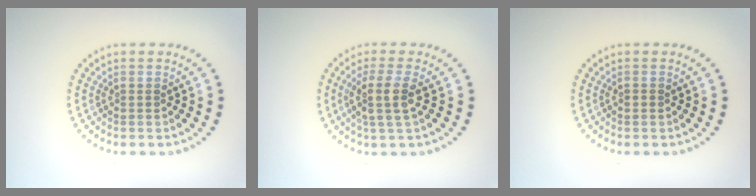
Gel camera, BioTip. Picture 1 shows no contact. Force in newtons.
{"total": 3.1, "press": 2.5, "slide": 1.8}
{"total": 0.7, "press": 0.7, "slide": 0.1}